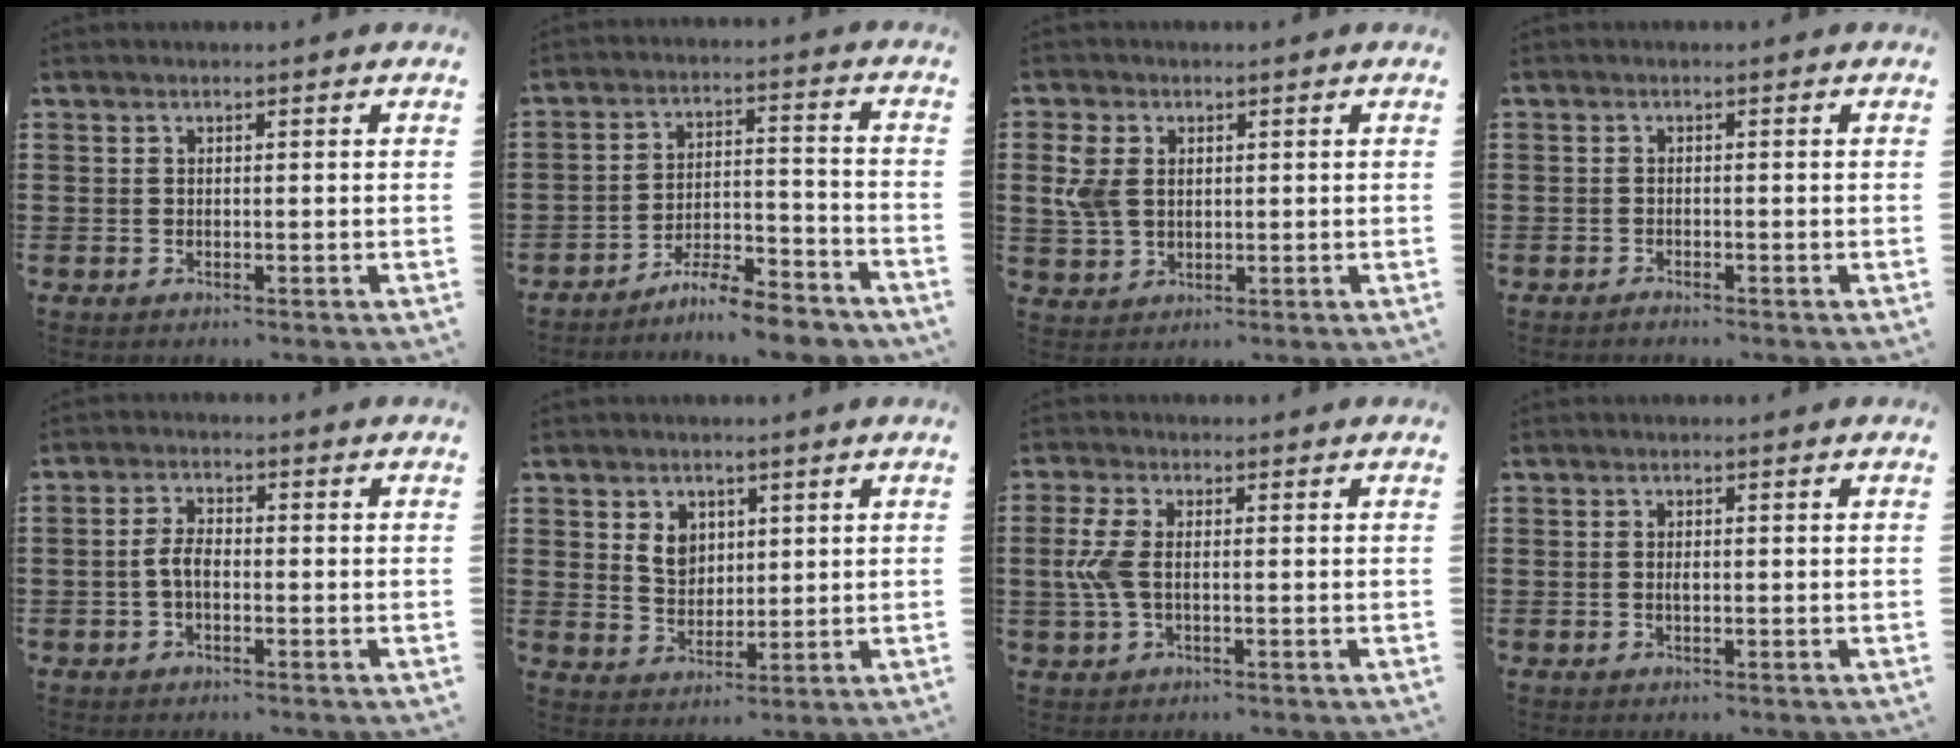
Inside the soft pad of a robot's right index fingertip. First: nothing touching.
{"total": 7.3, "force": [-6.9, 0.6, 2.3], "torque": [-0.036, 0.014, -0.132]}
{"total": 5.2, "force": [1.3, 3.7, 3.4], "torque": [-0.091, 0.007, 0.020]}
{"total": 0.7, "force": [-0.7, 0.1, 0.1], "torque": [-0.004, -0.002, -0.013]}
{"total": 3.1, "force": [-0.7, 1.5, 2.6], "torque": [-0.070, -0.004, -0.020]}
{"total": 4.4, "force": [1.9, 3.5, 1.8], "torque": [-0.041, 0.009, 0.033]}
{"total": 5.1, "force": [-0.1, 2.4, 4.6], "torque": [-0.121, -0.005, -0.012]}
{"total": 1.0, "force": [0.0, 0.5, 0.9], "torque": [-0.020, 0.000, -0.001]}